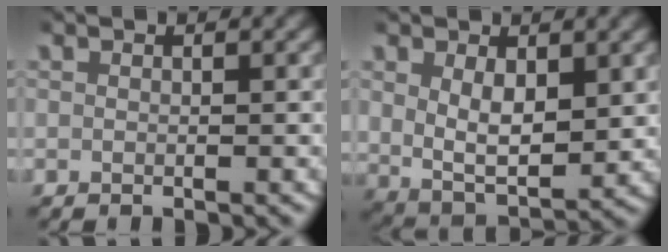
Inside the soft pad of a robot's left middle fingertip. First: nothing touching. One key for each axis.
{"total": 5.2, "fx": 1.0, "fy": 3.2, "fz": 4.0, "tx": -0.075, "ty": -0.022, "tz": 0.025}